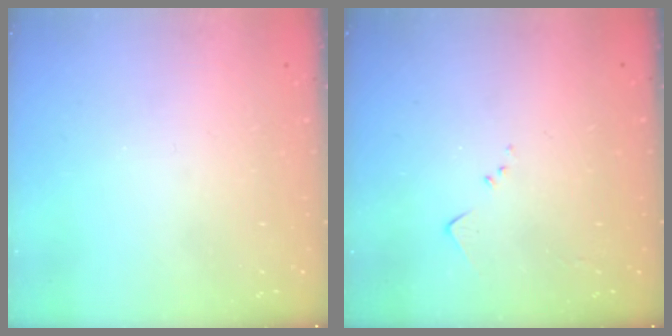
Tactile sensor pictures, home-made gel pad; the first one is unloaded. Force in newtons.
{"total": 4.0, "press": 4.0, "slide": 0.5}